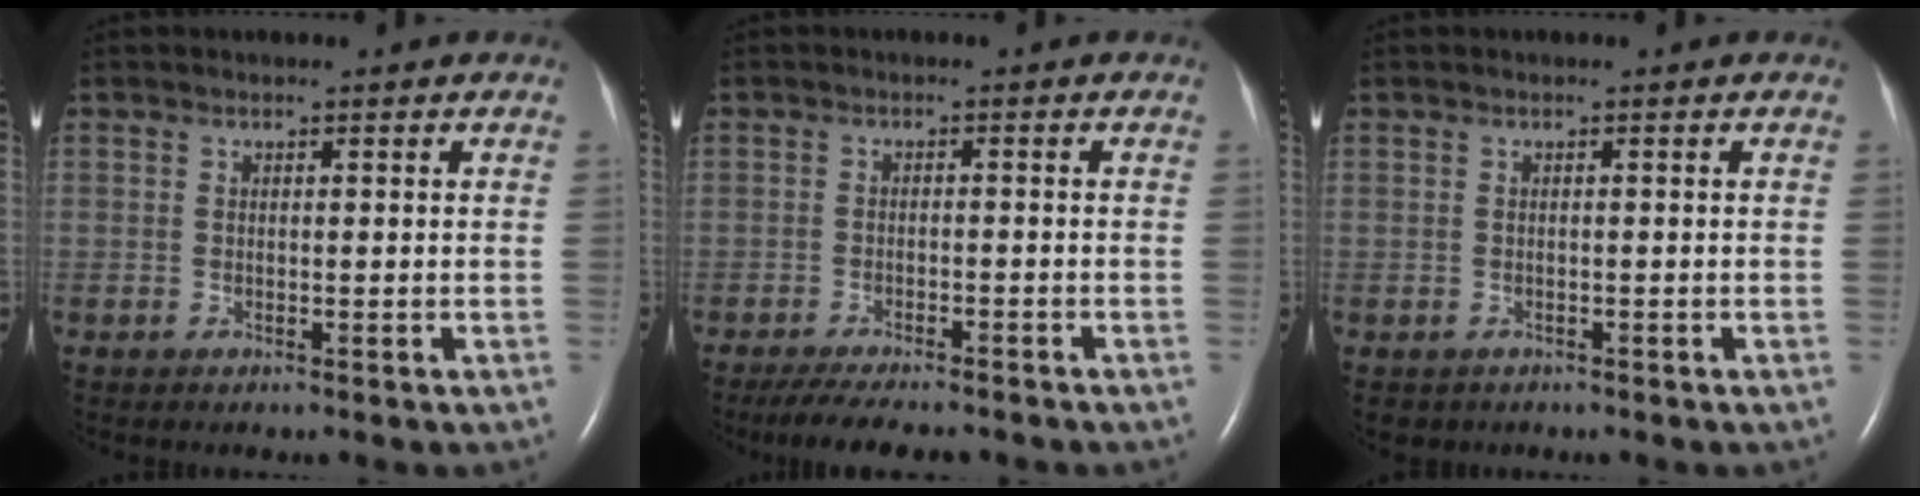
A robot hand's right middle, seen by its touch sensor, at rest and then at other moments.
{"total": 9.6, "force": [-8.3, 1.8, 4.4], "torque": [-0.066, -0.013, -0.122]}
{"total": 1.3, "force": [-0.8, 1.0, 0.2], "torque": [-0.010, 0.001, -0.006]}